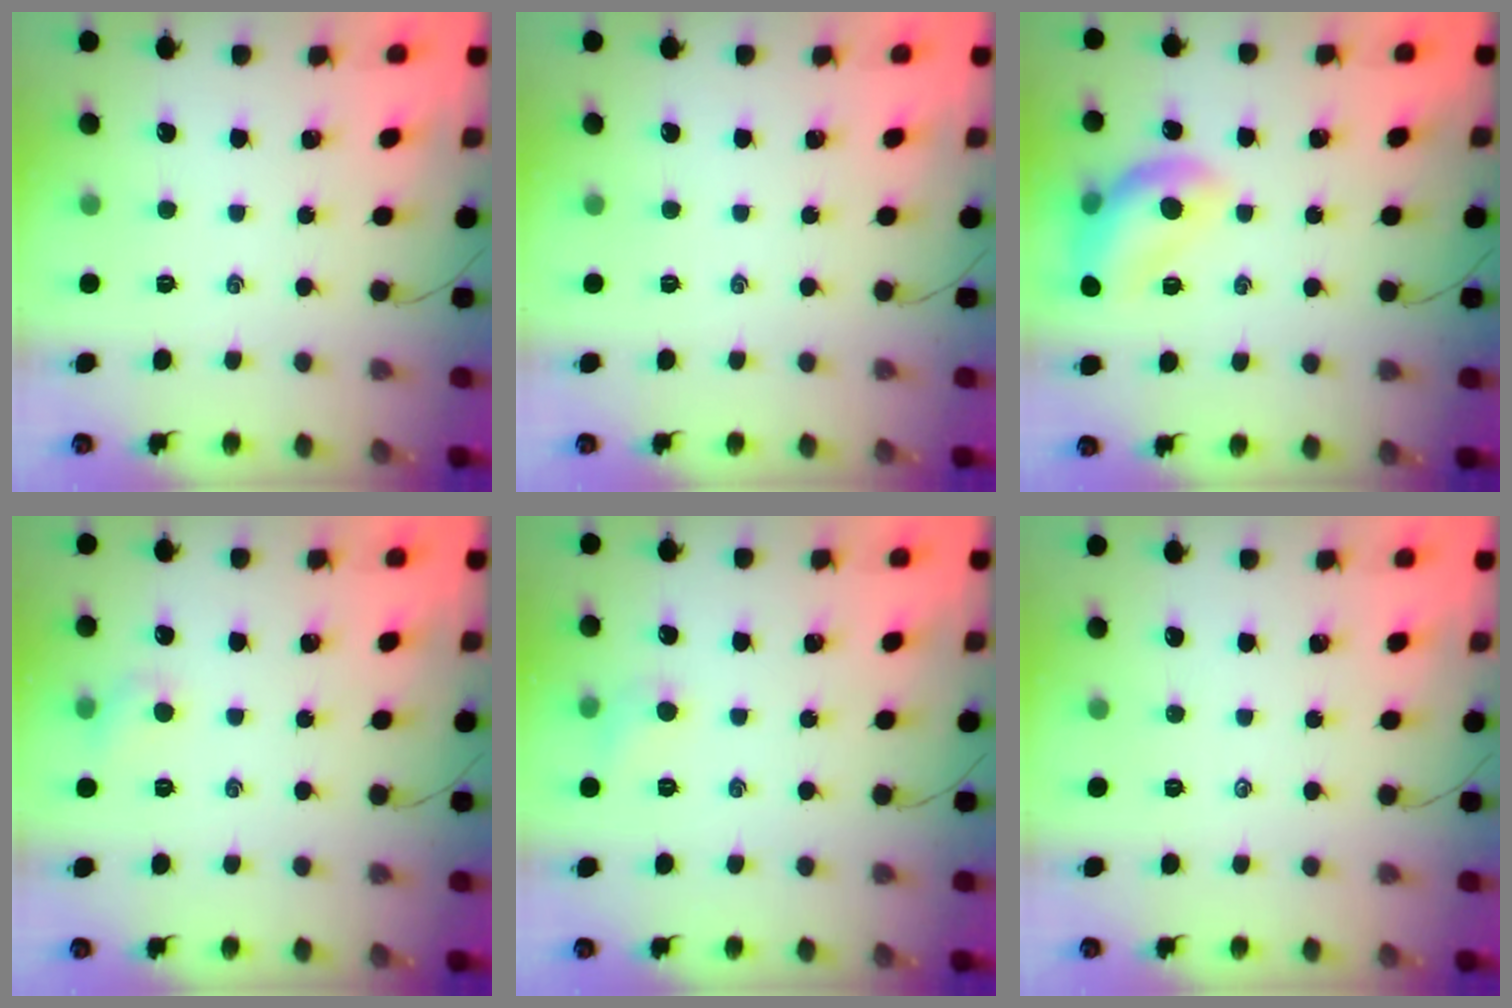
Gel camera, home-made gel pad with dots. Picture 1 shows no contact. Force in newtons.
{"total": 0.0}
{"total": 13.2, "press": 13.1, "slide": 1.5}
{"total": 5.4, "press": 5.2, "slide": 1.4}
{"total": 5.5, "press": 5.3, "slide": 1.5}
{"total": 0.0}